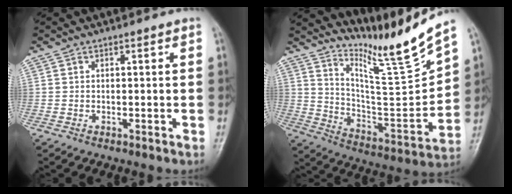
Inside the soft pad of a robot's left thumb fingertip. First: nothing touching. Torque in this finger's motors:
{"motor_torque": [0.84, -0.91, 1.13, -1.20, 0.04]}